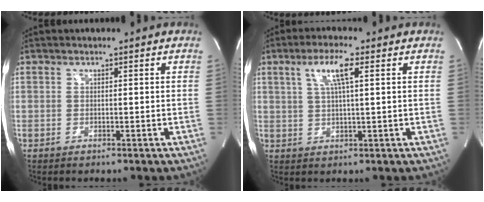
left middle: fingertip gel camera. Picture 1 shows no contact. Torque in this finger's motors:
{"motor_torque": [0.42, -0.12, 0.07, 0.05]}